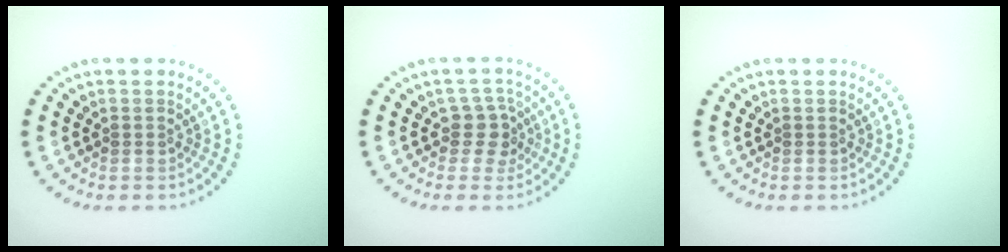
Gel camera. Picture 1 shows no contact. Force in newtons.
{"total": 2.5, "press": 2.0, "slide": 1.5}
{"total": 0.0}